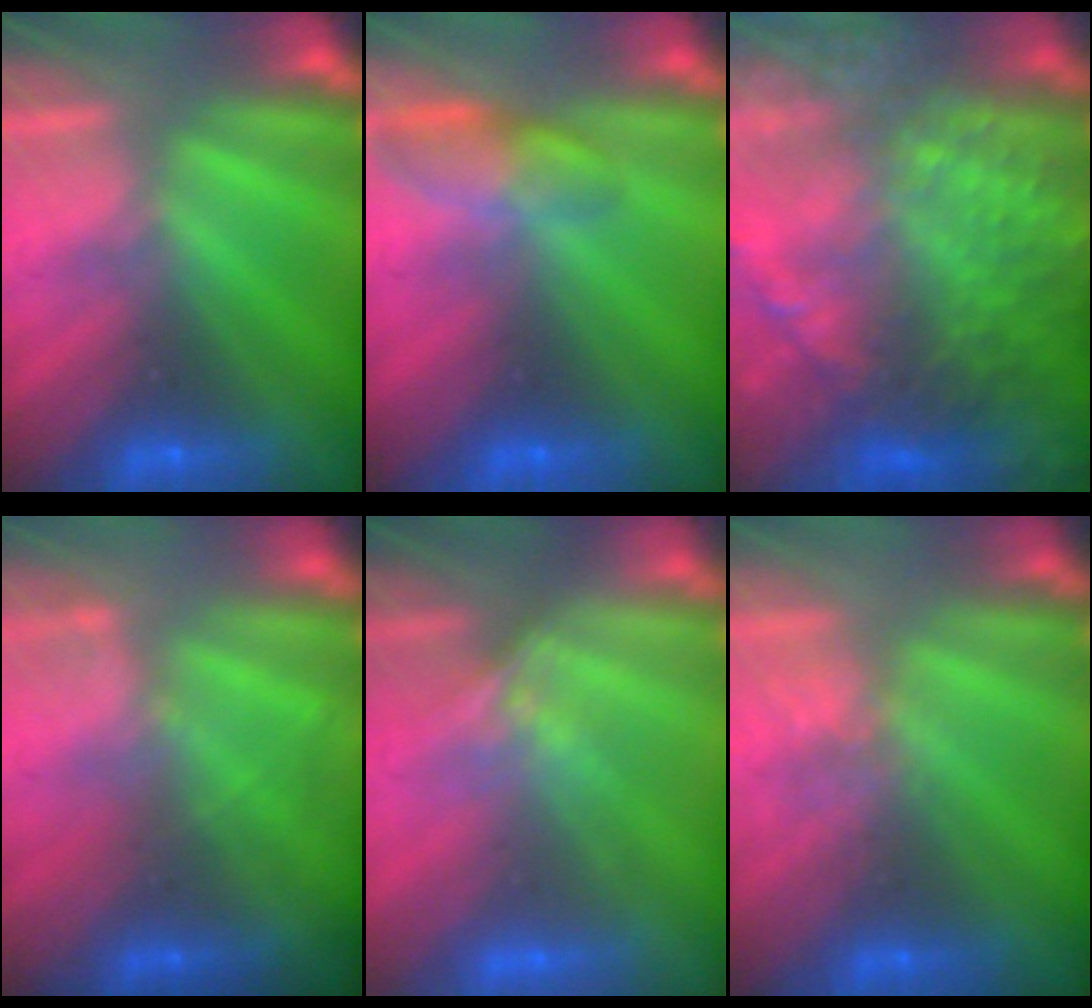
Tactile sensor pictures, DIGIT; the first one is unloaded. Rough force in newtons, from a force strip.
{"total": 3.9}
{"total": 8.7}
{"total": 1.9}
{"total": 1.8}
{"total": 2.1}